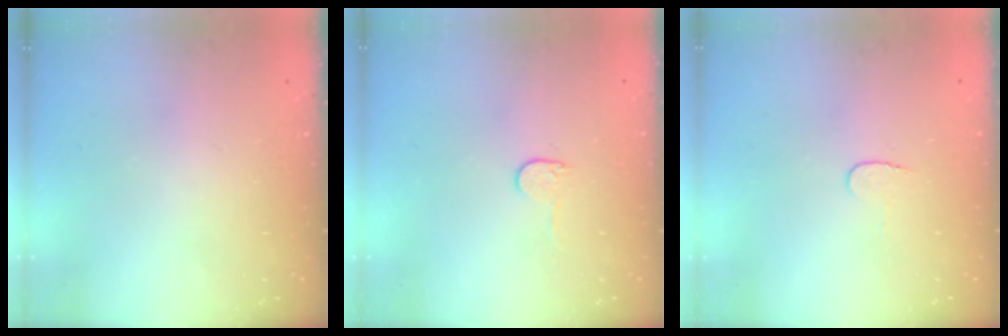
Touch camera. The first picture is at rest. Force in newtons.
{"total": 3.8, "press": 3.8, "slide": 0.4}
{"total": 3.3, "press": 3.3, "slide": 0.3}